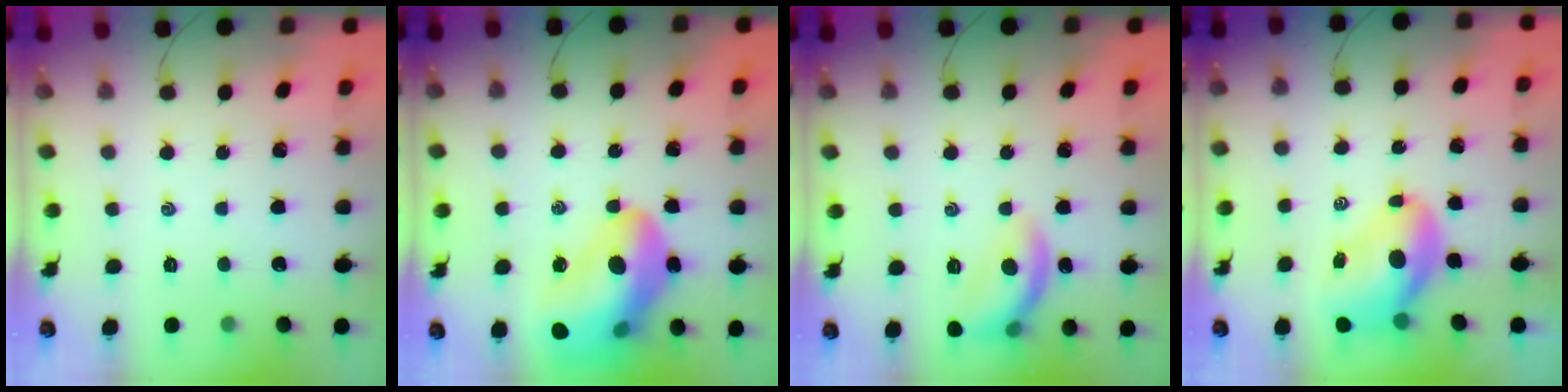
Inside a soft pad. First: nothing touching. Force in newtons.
{"total": 24.0, "press": 23.4, "slide": 5.0}
{"total": 12.7, "press": 12.7, "slide": 0.8}
{"total": 10.5, "press": 10.1, "slide": 3.1}